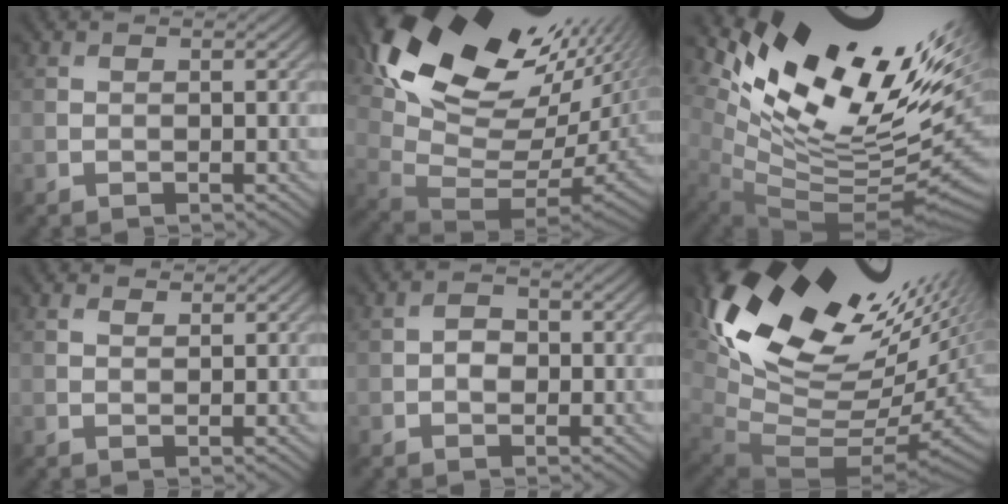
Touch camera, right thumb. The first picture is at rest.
{"total": 18.6, "force": [8.6, 9.1, 13.8], "torque": [-0.227, -0.008, 0.192]}
{"total": 15.7, "force": [6.3, 6.4, 12.9], "torque": [-0.196, -0.008, 0.145]}
{"total": 1.7, "force": [1.6, 0.5, 0.4], "torque": [-0.012, 0.002, 0.038]}
{"total": 2.0, "force": [-0.5, 1.7, 1.0], "torque": [-0.013, -0.001, -0.009]}
{"total": 18.2, "force": [8.4, 8.7, 13.6], "torque": [-0.241, -0.003, 0.183]}